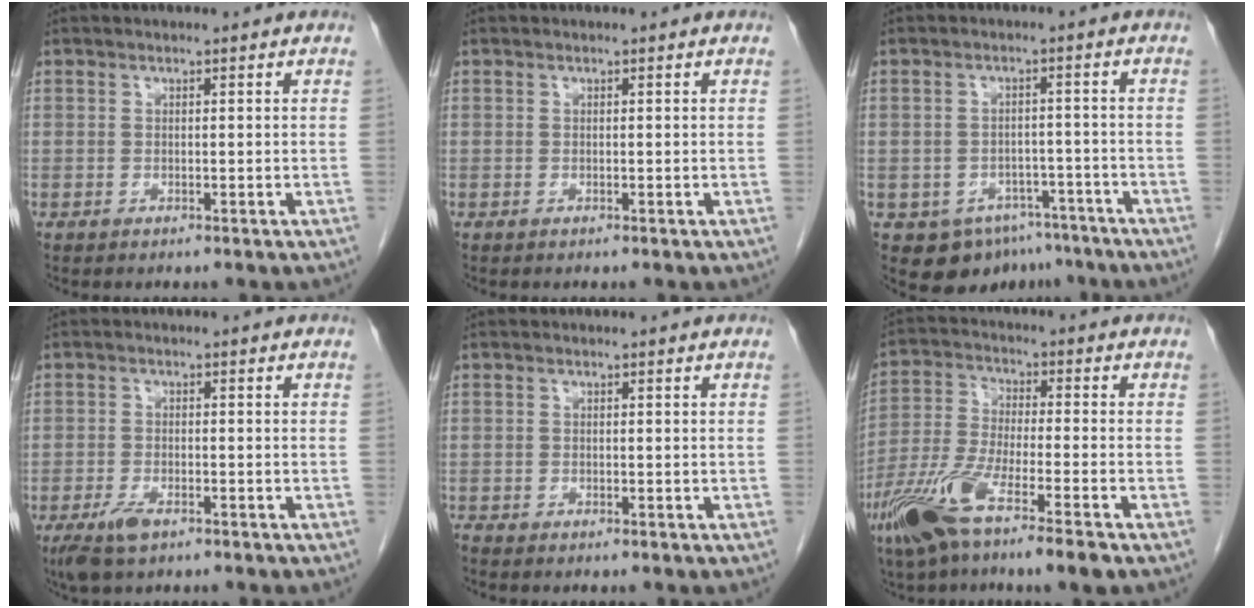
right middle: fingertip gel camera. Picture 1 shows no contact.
{"total": 0.0}
{"total": 7.8, "force": [-5.2, 5.3, 2.3], "torque": [-0.023, 0.014, -0.066]}
{"total": 4.1, "force": [-2.6, 1.4, 2.8], "torque": [-0.064, -0.006, -0.043]}
{"total": 0.5, "force": [-0.5, 0.0, 0.1], "torque": [-0.008, -0.003, -0.013]}
{"total": 11.6, "force": [-7.0, 1.1, 9.3], "torque": [-0.193, -0.023, -0.134]}